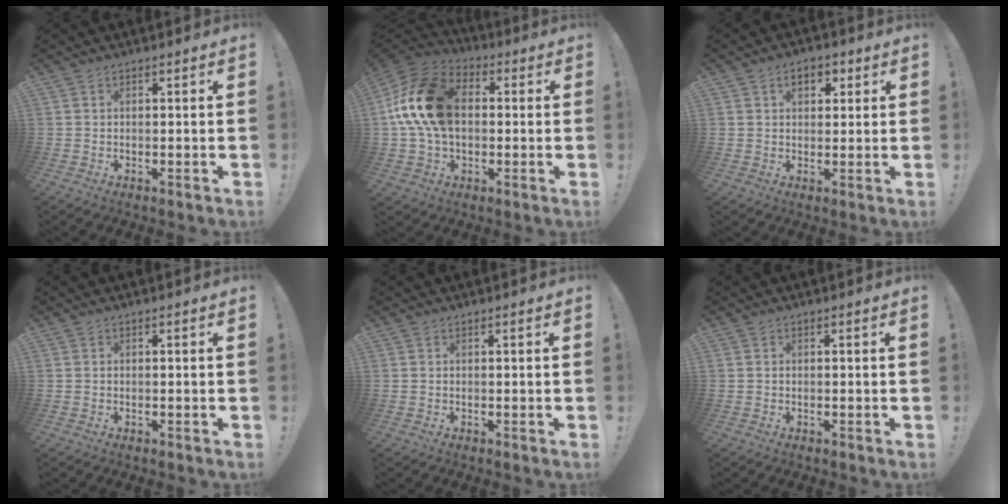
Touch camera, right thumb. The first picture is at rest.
{"total": 19.8, "force": [1.7, 13.6, 14.3], "torque": [-0.248, 0.023, 0.040]}
{"total": 5.3, "force": [2.0, 3.5, 3.4], "torque": [-0.043, 0.003, 0.031]}
{"total": 0.0}
{"total": 0.0}
{"total": 0.0}